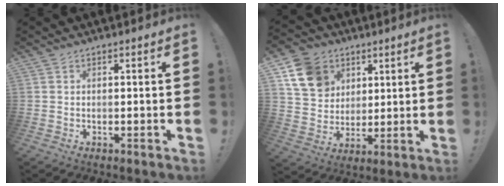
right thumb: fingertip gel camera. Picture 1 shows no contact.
{"total": 14.2, "force": [6.4, 11.3, 5.7], "torque": [-0.084, -0.026, 0.132]}